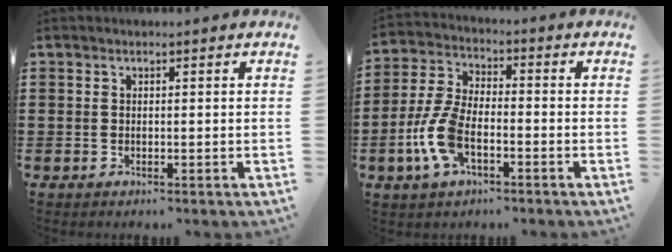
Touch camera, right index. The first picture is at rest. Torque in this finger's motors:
{"motor_torque": [2.14, 0.00, 0.67, 0.21]}